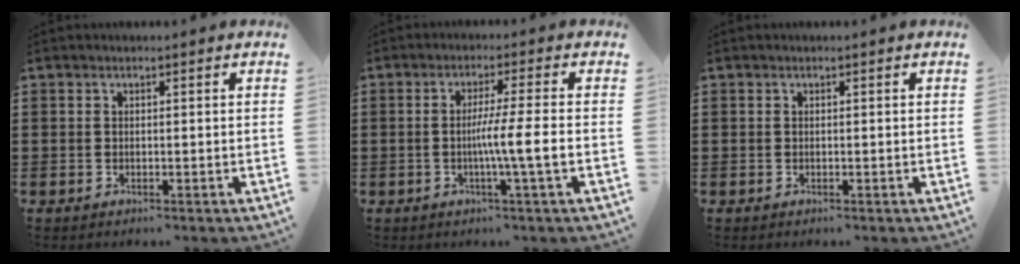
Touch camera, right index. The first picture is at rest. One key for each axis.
{"total": 6.1, "fx": -1.1, "fy": -0.6, "fz": 6.0, "tx": -0.104, "ty": -0.010, "tz": -0.024}
{"total": 0.0}